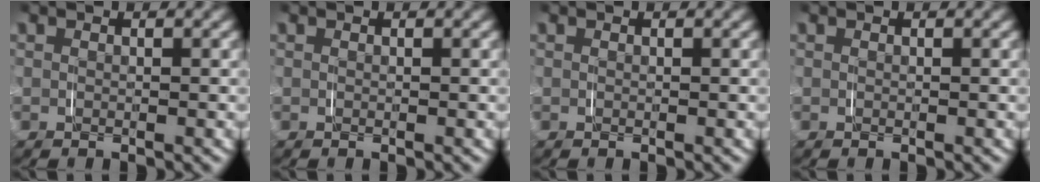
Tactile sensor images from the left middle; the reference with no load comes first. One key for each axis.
{"total": 0.0}
{"total": 0.0}
{"total": 0.0}